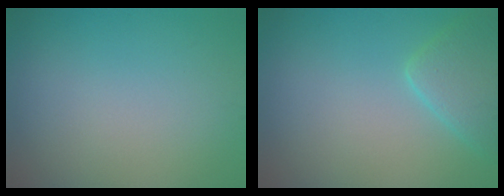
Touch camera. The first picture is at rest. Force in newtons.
{"total": 3.5, "press": 3.5, "slide": 0.2}